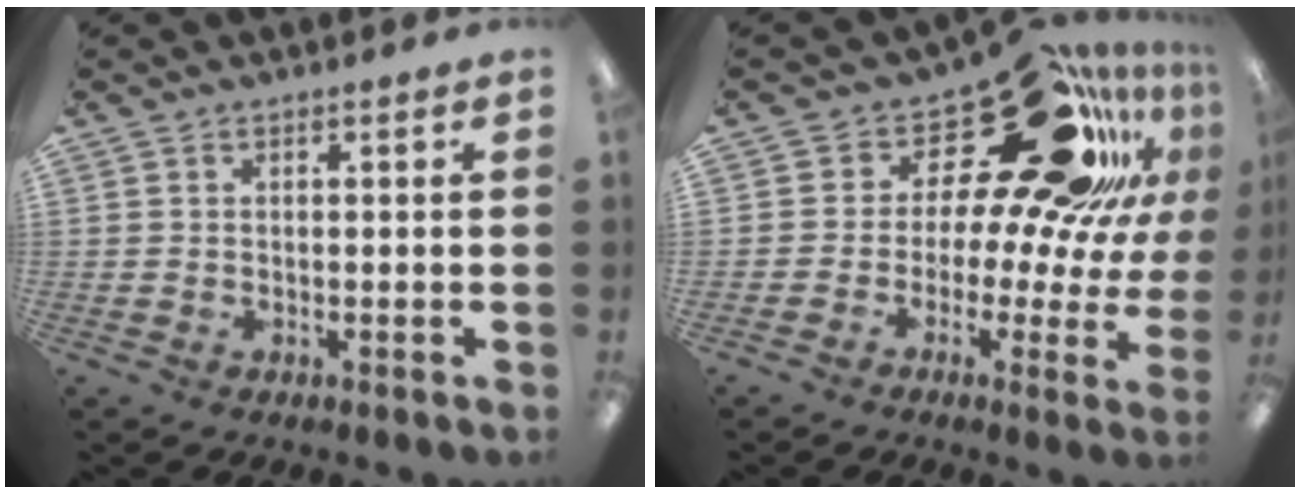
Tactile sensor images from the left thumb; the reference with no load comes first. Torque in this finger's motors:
{"motor_torque": [1.10, 1.98, -0.18, 0.14, -0.08]}